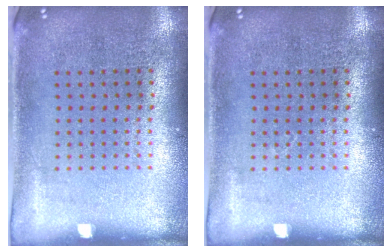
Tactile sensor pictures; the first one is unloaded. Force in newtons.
{"total": 0.0}